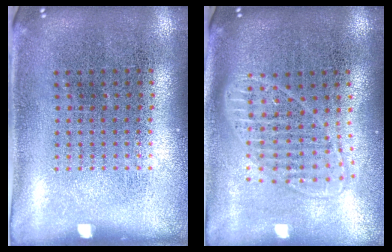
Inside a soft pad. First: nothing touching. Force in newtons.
{"total": 1.8, "press": 1.5, "slide": 1.0}